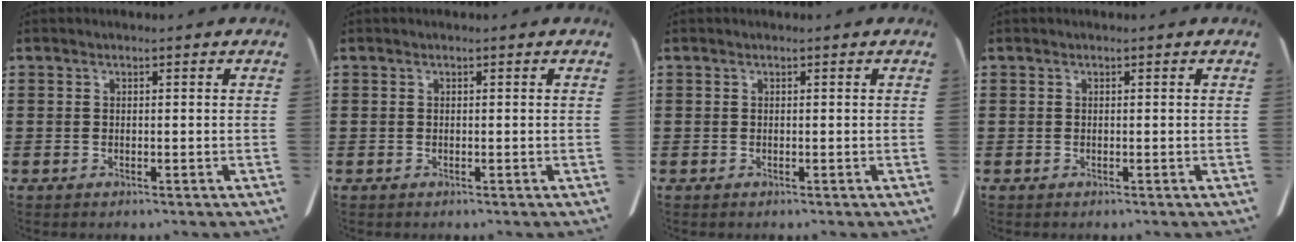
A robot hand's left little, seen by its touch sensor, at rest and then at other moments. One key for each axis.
{"total": 0.0}
{"total": 0.0}
{"total": 0.0}